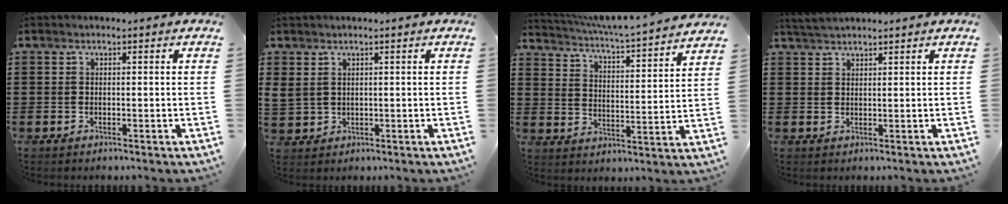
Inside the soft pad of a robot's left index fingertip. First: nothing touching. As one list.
[{"total": 1.7, "force": [1.0, 1.2, 0.7], "torque": [-0.020, 0.004, 0.019]}, {"total": 4.6, "force": [4.3, -0.8, 1.4], "torque": [-0.047, -0.042, 0.065]}, {"total": 2.4, "force": [2.3, 0.3, 0.6], "torque": [-0.018, 0.002, 0.045]}]